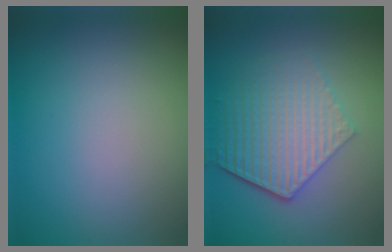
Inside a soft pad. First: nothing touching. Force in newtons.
{"total": 5.9, "press": 4.4, "slide": 4.0}